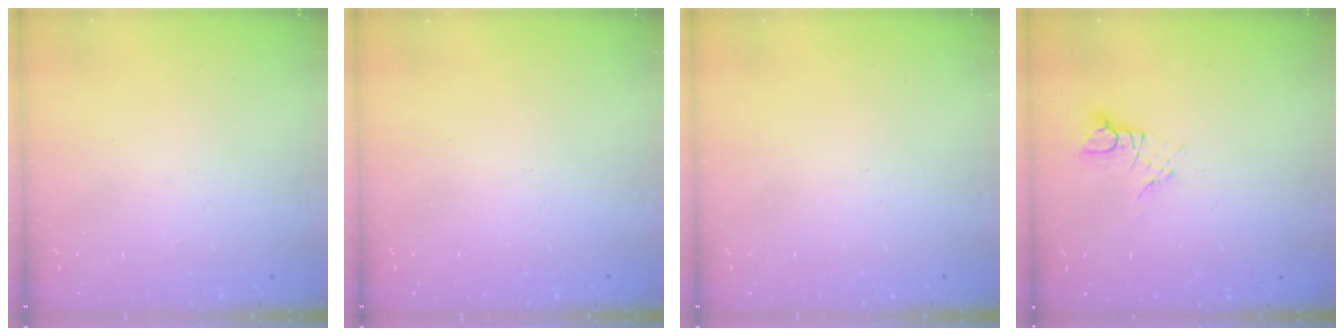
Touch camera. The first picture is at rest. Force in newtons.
{"total": 0.0}
{"total": 0.0}
{"total": 2.8, "press": 2.8, "slide": 0.3}